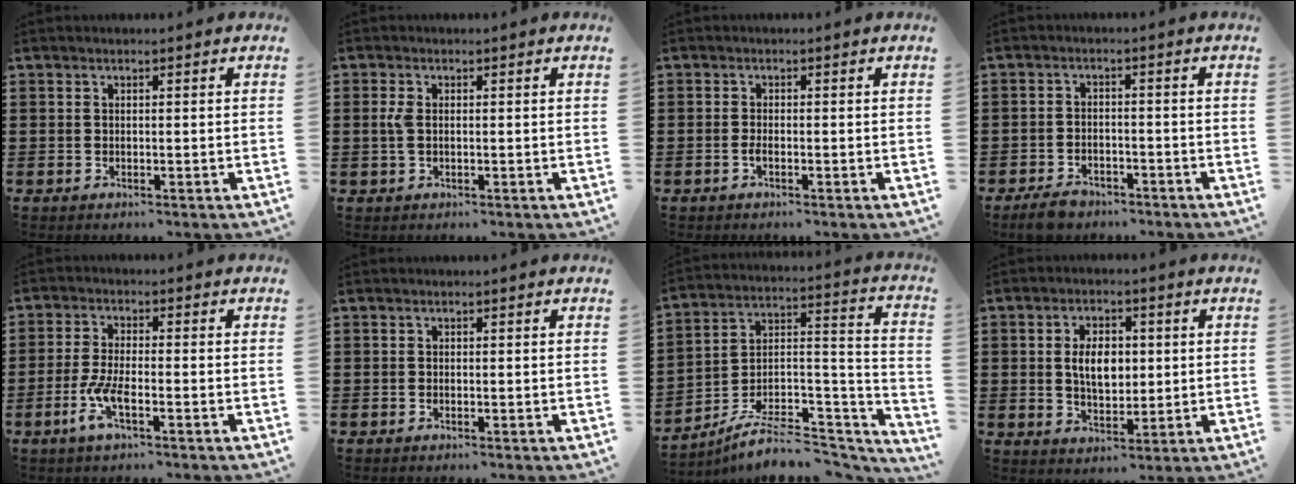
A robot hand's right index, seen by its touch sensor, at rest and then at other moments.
{"total": 2.5, "force": [0.2, 1.2, 2.1], "torque": [-0.059, 0.001, -0.003]}
{"total": 1.0, "force": [-0.4, 0.2, 0.9], "torque": [-0.026, -0.006, -0.008]}
{"total": 2.9, "force": [-2.5, 1.2, 0.7], "torque": [-0.022, 0.009, -0.053]}
{"total": 5.0, "force": [-2.1, 1.2, 4.4], "torque": [-0.108, -0.013, -0.044]}
{"total": 0.0}
{"total": 7.4, "force": [-5.8, 2.6, 3.7], "torque": [-0.065, 0.004, -0.112]}
{"total": 5.6, "force": [0.5, 3.3, 4.4], "torque": [-0.077, 0.007, 0.001]}